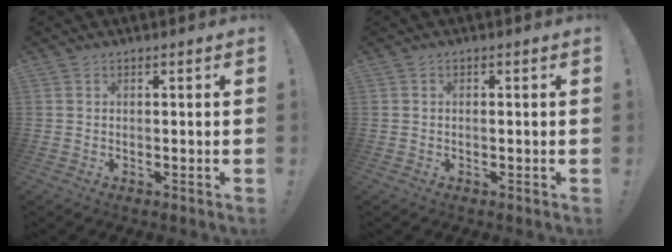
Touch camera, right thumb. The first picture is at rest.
{"total": 0.6, "force": [-0.3, 0.0, 0.5], "torque": [-0.011, 0.000, -0.004]}